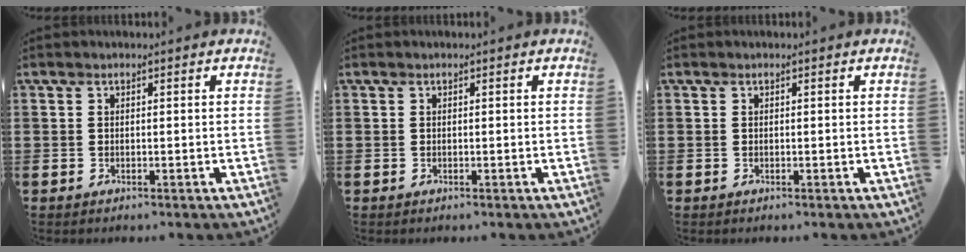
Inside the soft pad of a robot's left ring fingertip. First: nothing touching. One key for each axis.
{"total": 0.0}
{"total": 0.0}